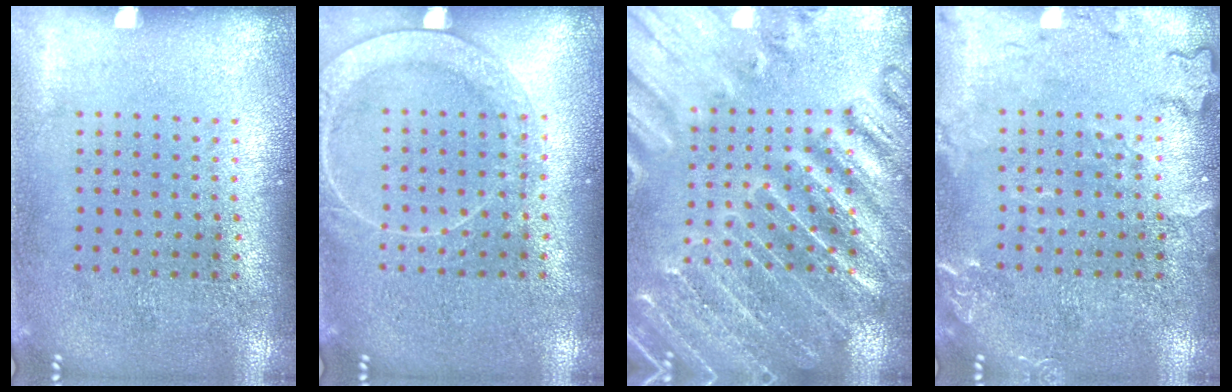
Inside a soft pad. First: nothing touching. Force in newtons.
{"total": 2.3, "press": 2.3, "slide": 0.3}
{"total": 3.5, "press": 3.4, "slide": 0.8}
{"total": 2.5, "press": 2.5, "slide": 0.4}